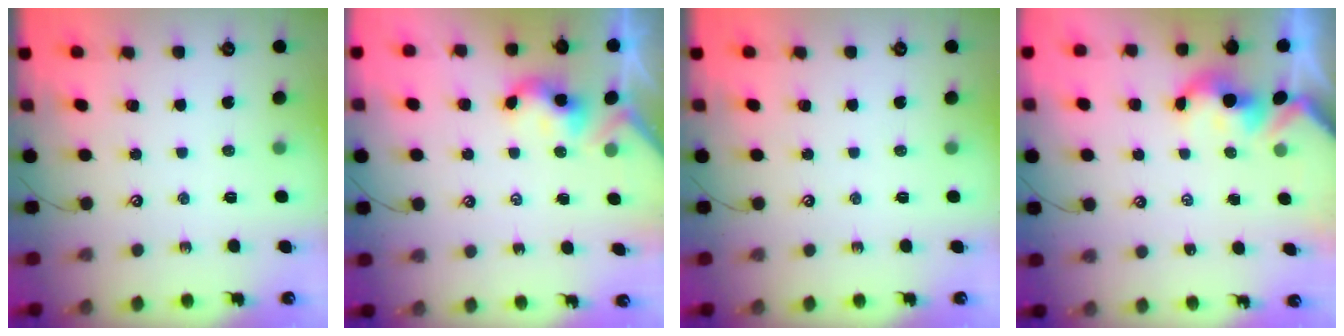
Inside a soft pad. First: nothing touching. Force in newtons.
{"total": 2.6, "press": 2.6, "slide": 0.3}
{"total": 0.0}
{"total": 1.5, "press": 1.5, "slide": 0.2}